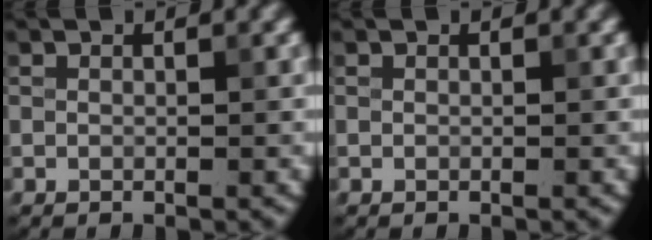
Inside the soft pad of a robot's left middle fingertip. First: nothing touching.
{"total": 0.0}